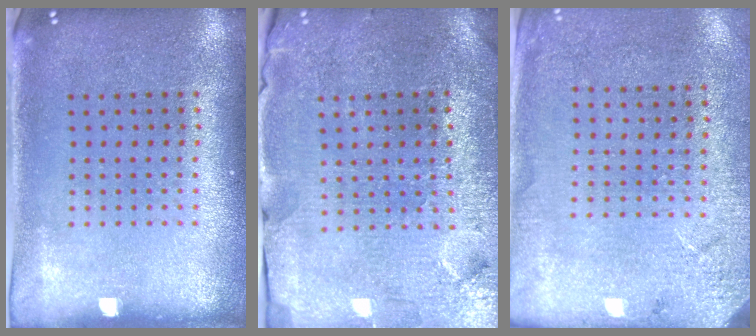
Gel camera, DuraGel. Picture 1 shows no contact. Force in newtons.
{"total": 3.8, "press": 3.6, "slide": 1.1}
{"total": 2.6, "press": 2.5, "slide": 0.8}